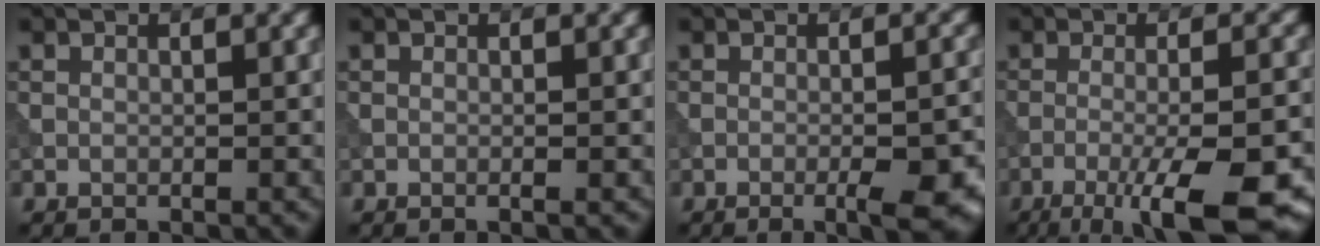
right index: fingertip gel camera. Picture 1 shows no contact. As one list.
[{"total": 0.6, "force": [-0.2, 0.1, 0.6], "torque": [-0.008, -0.001, -0.004]}, {"total": 6.2, "force": [-2.4, 1.8, 5.4], "torque": [-0.073, -0.002, -0.025]}, {"total": 11.3, "force": [-5.8, 2.9, 9.3], "torque": [-0.138, -0.008, -0.082]}]